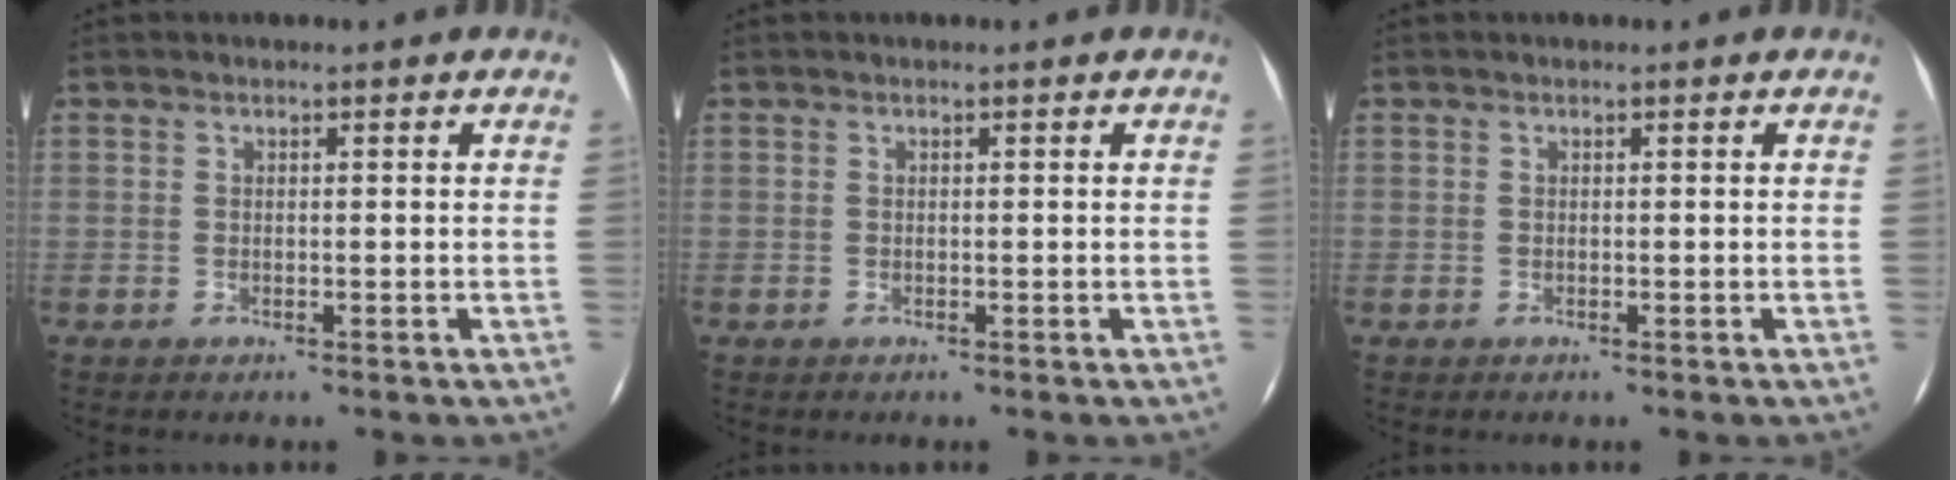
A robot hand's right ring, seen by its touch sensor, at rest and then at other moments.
{"total": 0.0}
{"total": 0.0}